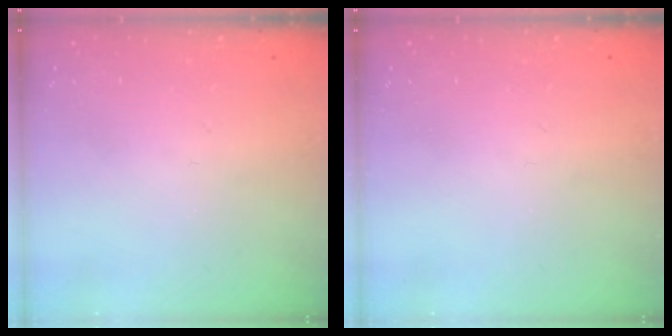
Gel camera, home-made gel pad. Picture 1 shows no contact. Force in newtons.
{"total": 0.0}